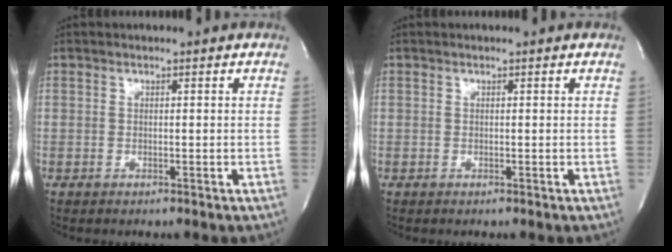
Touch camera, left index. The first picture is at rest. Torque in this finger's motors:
{"motor_torque": [0.11, -0.05, 0.04, 0.01]}